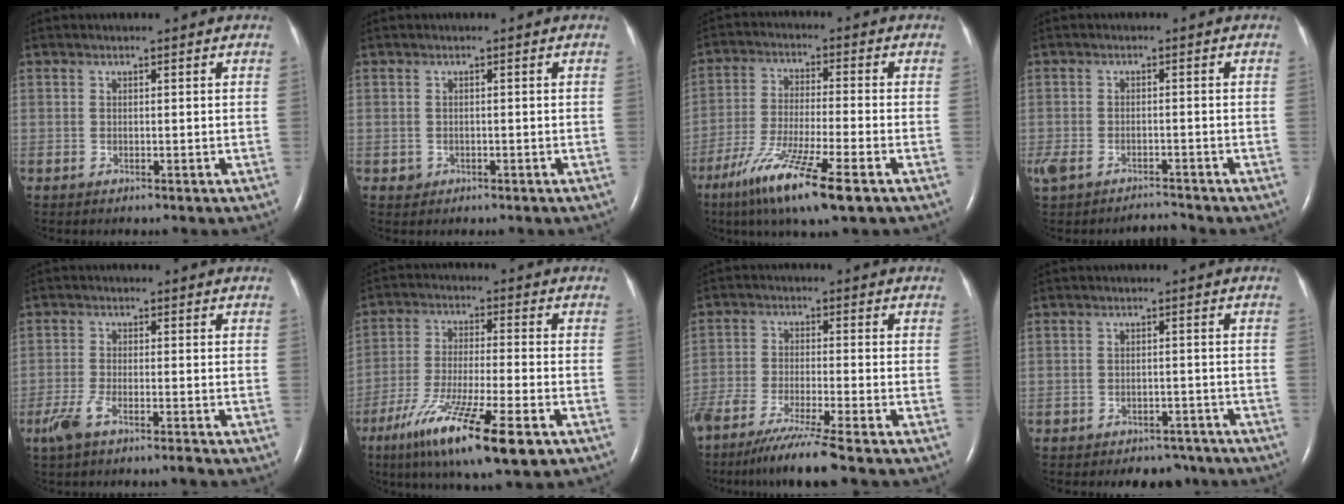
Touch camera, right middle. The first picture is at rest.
{"total": 1.0, "force": [-0.4, 0.9, 0.0], "torque": [-0.002, 0.003, -0.004]}
{"total": 12.6, "force": [-7.3, 0.5, 10.2], "torque": [-0.201, -0.035, -0.130]}
{"total": 5.3, "force": [-4.5, 2.0, 2.1], "torque": [-0.051, 0.004, -0.080]}
{"total": 4.2, "force": [-3.0, 0.3, 2.8], "torque": [-0.064, -0.008, -0.063]}
{"total": 15.6, "force": [-8.8, 1.5, 12.8], "torque": [-0.229, -0.040, -0.150]}
{"total": 9.9, "force": [-7.9, -1.0, 5.9], "torque": [-0.099, -0.035, -0.134]}
{"total": 5.9, "force": [-5.0, 2.9, 1.1], "torque": [-0.011, 0.013, -0.061]}